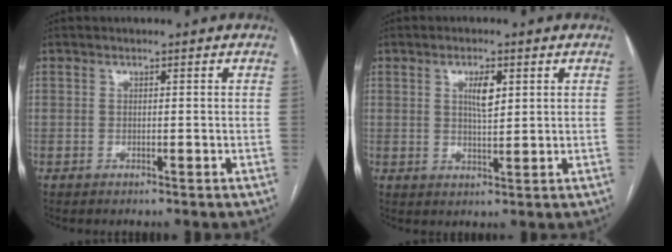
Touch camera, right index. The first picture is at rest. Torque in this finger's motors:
{"motor_torque": [0.12, 0.08, 0.06, 0.04]}